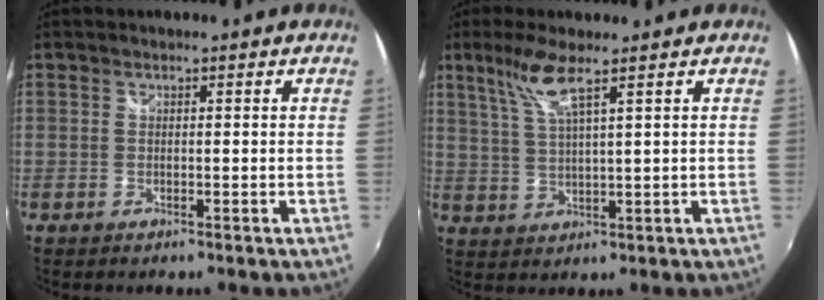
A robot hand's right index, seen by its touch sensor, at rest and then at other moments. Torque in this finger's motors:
{"motor_torque": [0.28, 0.10, 0.18, 0.09]}